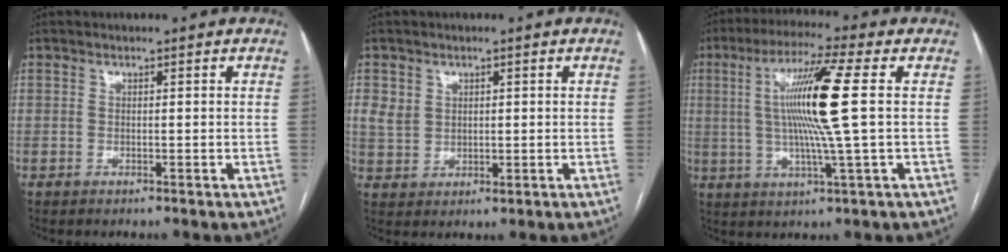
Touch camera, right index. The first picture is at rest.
{"total": 4.1, "force": [1.5, 3.4, 1.6], "torque": [-0.030, 0.005, 0.034]}
{"total": 12.9, "force": [1.6, -1.2, 12.8], "torque": [-0.243, 0.003, 0.026]}